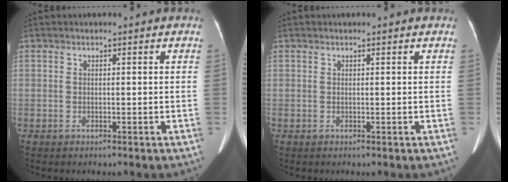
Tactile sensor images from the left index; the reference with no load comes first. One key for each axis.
{"total": 0.9, "fx": 0.8, "fy": 0.1, "fz": 0.4, "tx": -0.006, "ty": 0.014, "tz": 0.008}